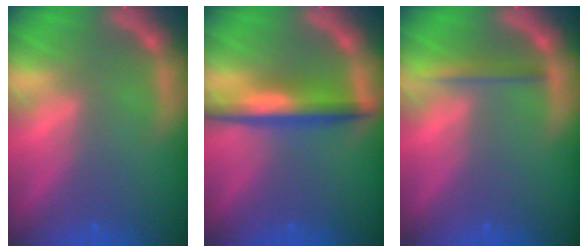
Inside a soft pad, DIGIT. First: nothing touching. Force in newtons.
{"total": 5.0}
{"total": 2.0}